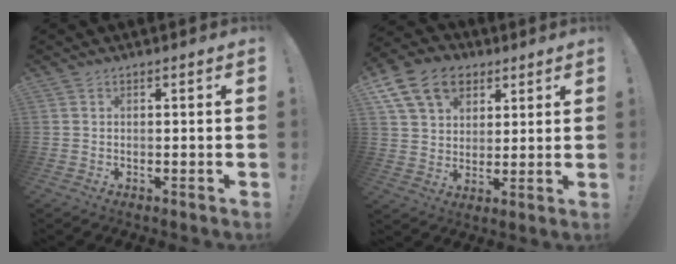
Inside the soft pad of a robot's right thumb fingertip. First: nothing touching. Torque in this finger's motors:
{"motor_torque": [1.69, 1.80, 0.20, 0.11, 0.13]}